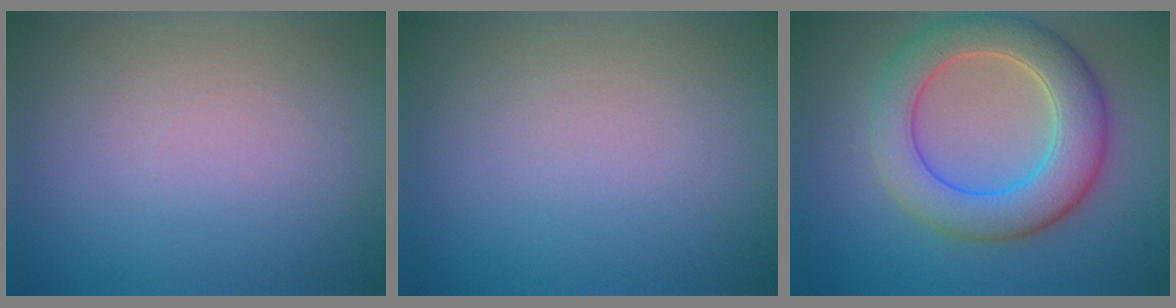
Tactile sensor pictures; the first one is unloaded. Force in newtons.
{"total": 0.0}
{"total": 7.1, "press": 7.1, "slide": 0.1}